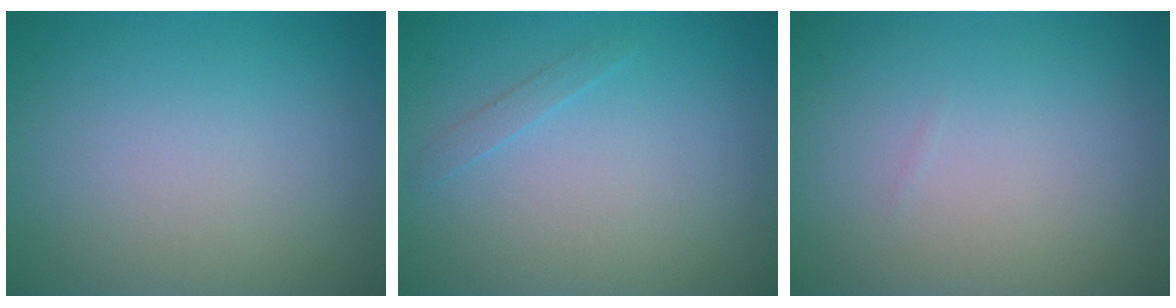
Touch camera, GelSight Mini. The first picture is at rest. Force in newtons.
{"total": 0.7, "press": 0.7, "slide": 0.0}
{"total": 0.0}